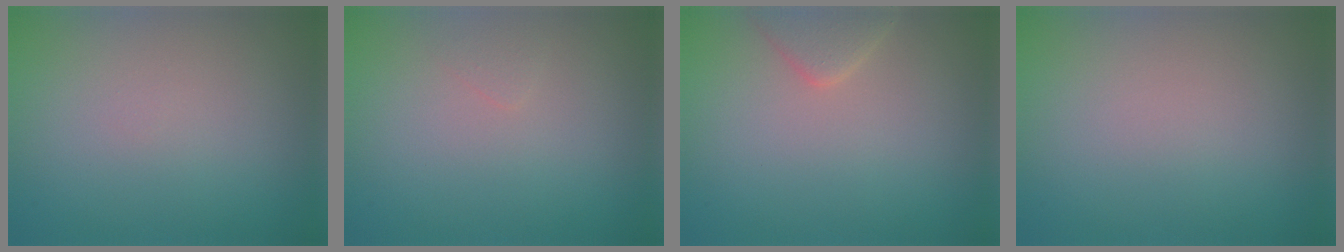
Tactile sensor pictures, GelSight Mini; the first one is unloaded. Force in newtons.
{"total": 0.5, "press": 0.5, "slide": 0.0}
{"total": 2.3, "press": 2.3, "slide": 0.1}
{"total": 0.0}